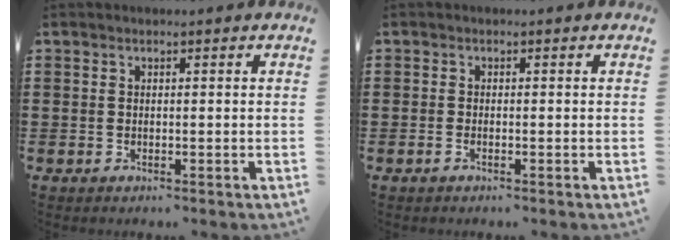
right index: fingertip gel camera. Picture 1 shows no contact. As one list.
[{"total": 0.6, "force": [-0.4, 0.1, 0.5], "torque": [-0.010, -0.003, -0.007]}]